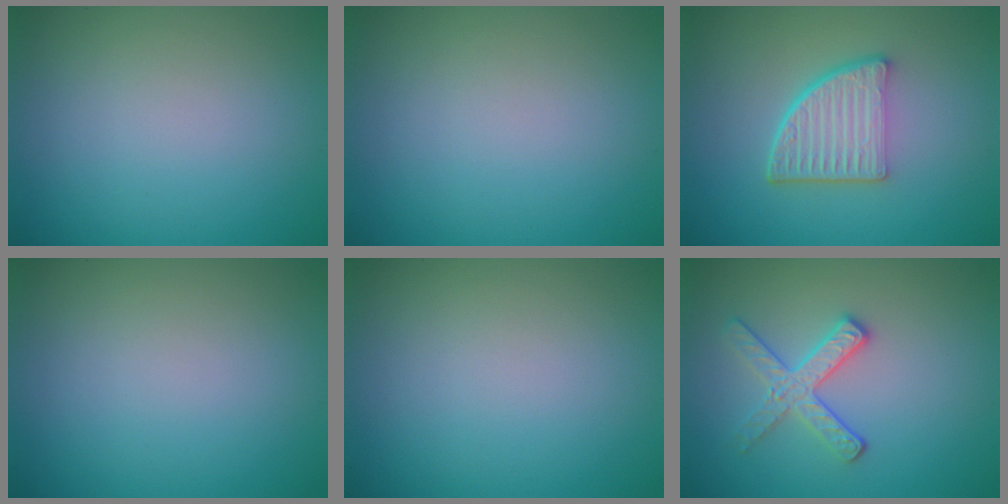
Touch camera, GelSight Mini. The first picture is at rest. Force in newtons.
{"total": 0.0}
{"total": 5.3, "press": 3.8, "slide": 3.7}
{"total": 0.0}
{"total": 0.0}
{"total": 2.8, "press": 2.6, "slide": 1.0}